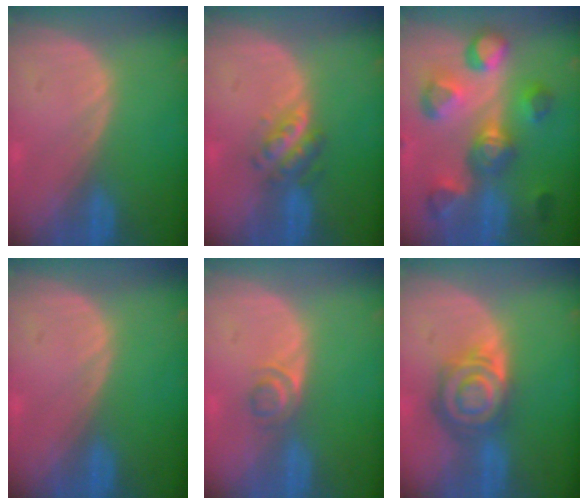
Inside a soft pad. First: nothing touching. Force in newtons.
{"total": 4.9, "press": 4.5, "slide": 2.1}
{"total": 10.4, "press": 10.1, "slide": 2.8}
{"total": 0.0}
{"total": 2.5, "press": 2.4, "slide": 0.8}
{"total": 8.0, "press": 7.1, "slide": 3.7}